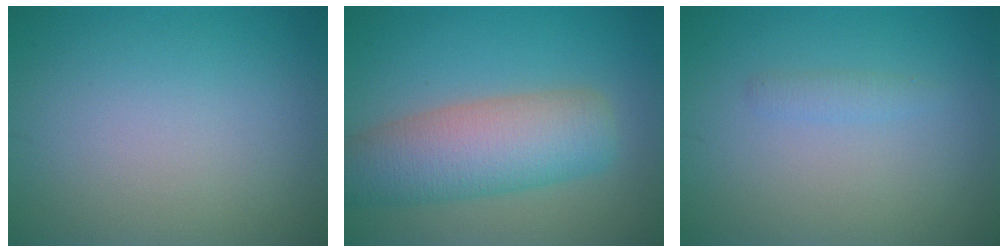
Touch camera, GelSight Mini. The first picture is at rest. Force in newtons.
{"total": 7.3, "press": 7.3, "slide": 0.6}
{"total": 0.9, "press": 0.9, "slide": 0.0}